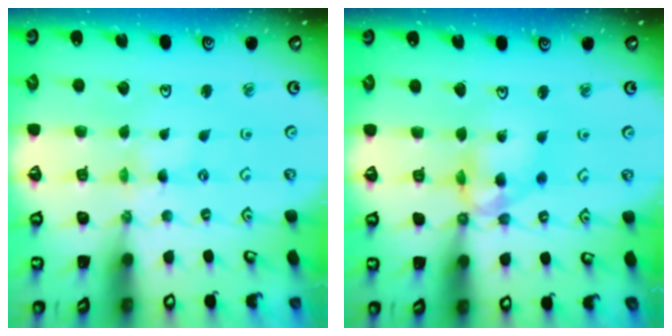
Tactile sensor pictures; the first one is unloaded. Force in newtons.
{"total": 12.3, "press": 12.0, "slide": 2.7}